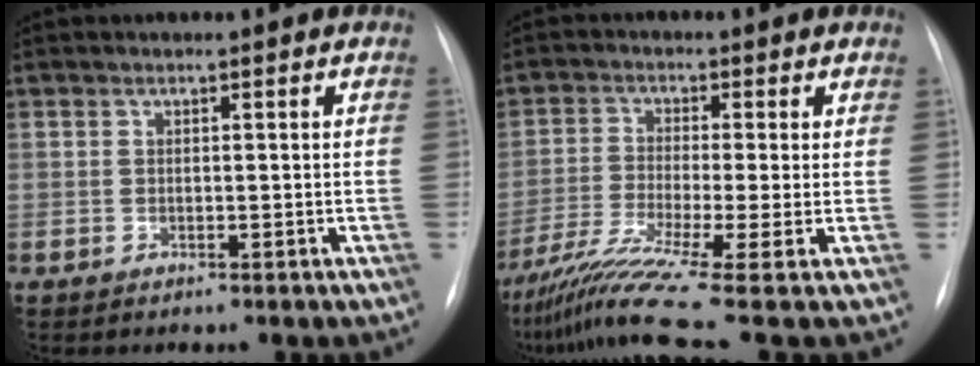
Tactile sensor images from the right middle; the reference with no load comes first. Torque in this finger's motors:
{"motor_torque": [0.28, -1.17, 0.04, 0.08]}